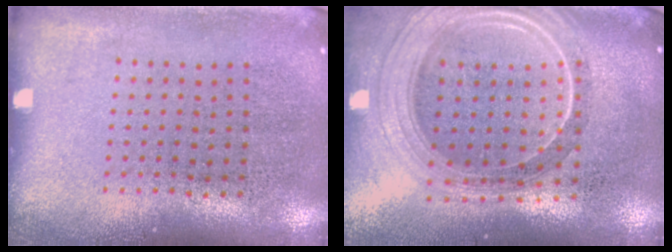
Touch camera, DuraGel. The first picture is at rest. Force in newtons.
{"total": 2.4, "press": 2.1, "slide": 1.2}